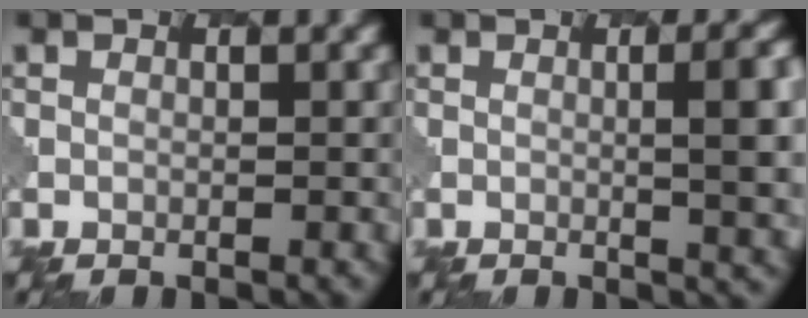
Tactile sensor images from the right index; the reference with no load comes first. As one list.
[{"total": 7.5, "force": [0.7, 2.7, 7.0], "torque": [-0.061, 0.005, 0.005]}]